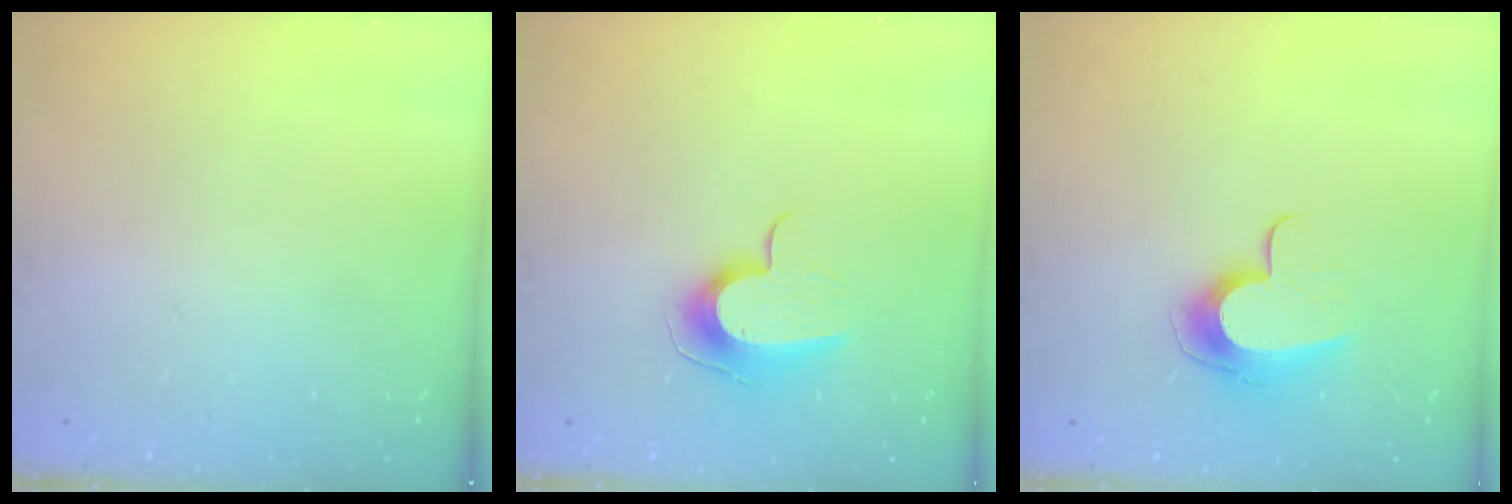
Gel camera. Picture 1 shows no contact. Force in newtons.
{"total": 9.3, "press": 9.3, "slide": 0.3}
{"total": 11.8, "press": 11.7, "slide": 0.7}